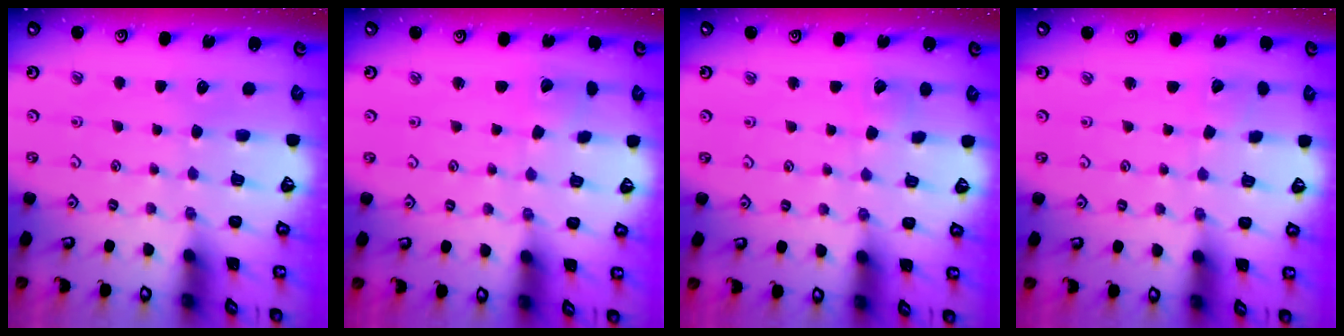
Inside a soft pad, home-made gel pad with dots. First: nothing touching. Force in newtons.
{"total": 2.5, "press": 2.5, "slide": 0.2}
{"total": 3.3, "press": 3.3, "slide": 0.3}
{"total": 1.4, "press": 1.4, "slide": 0.1}